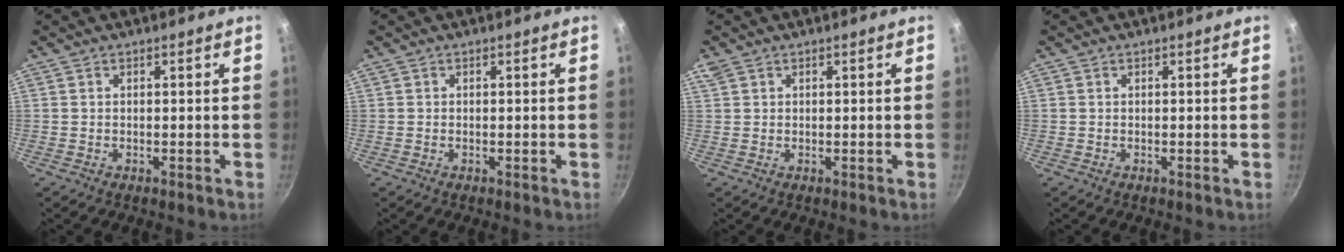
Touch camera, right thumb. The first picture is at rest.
{"total": 0.0}
{"total": 1.7, "force": [1.2, 1.1, 0.7], "torque": [-0.014, 0.004, 0.026]}
{"total": 0.0}